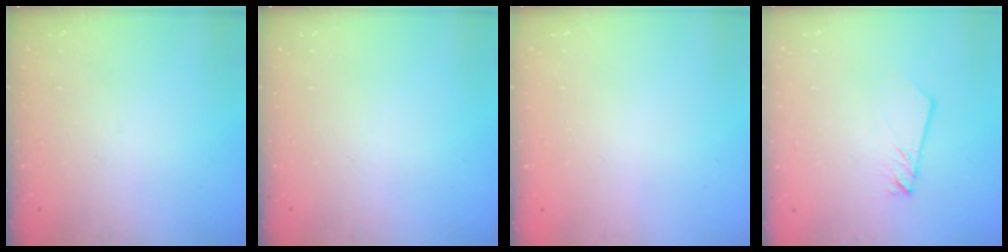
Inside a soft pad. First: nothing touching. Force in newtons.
{"total": 0.0}
{"total": 0.0}
{"total": 2.5, "press": 2.5, "slide": 0.1}